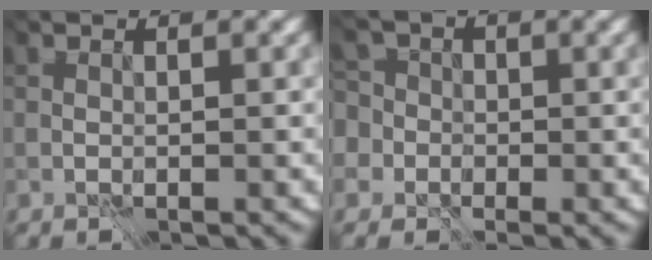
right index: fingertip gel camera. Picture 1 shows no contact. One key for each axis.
{"total": 8.2, "fx": 2.4, "fy": 6.2, "fz": 4.8, "tx": -0.099, "ty": 0.044, "tz": 0.022}